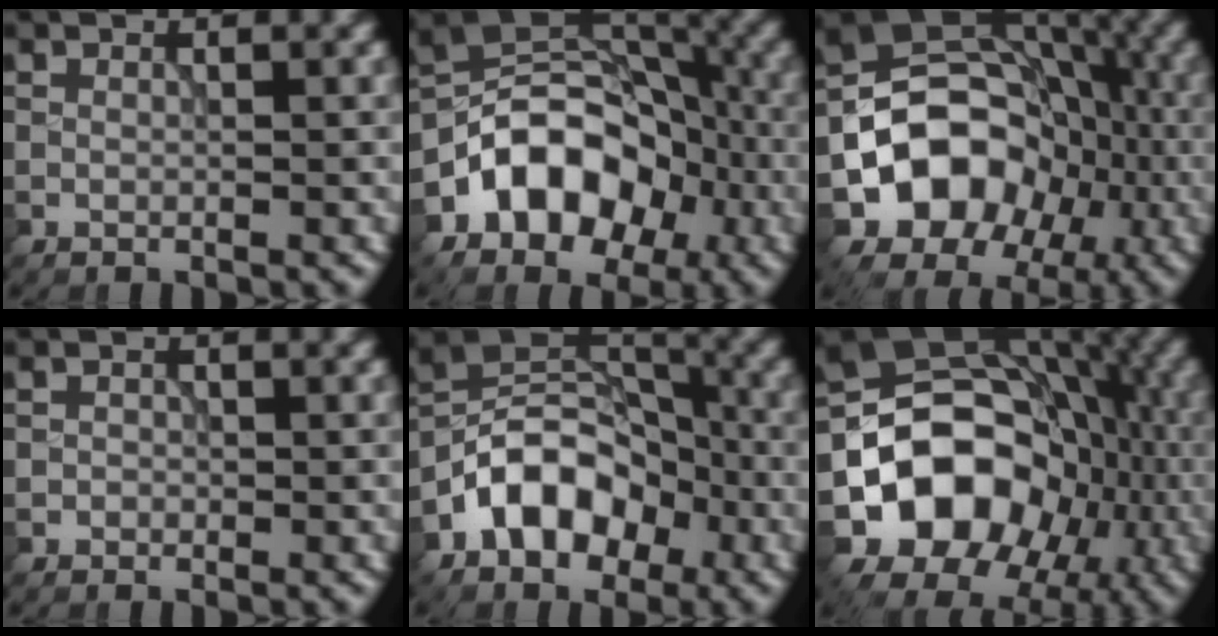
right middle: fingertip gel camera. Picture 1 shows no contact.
{"total": 9.1, "force": [-4.0, 6.4, 5.1], "torque": [-0.056, 0.011, -0.082]}
{"total": 9.9, "force": [-3.1, 7.9, 5.1], "torque": [-0.052, 0.006, -0.055]}
{"total": 0.7, "force": [-0.3, 0.6, 0.1], "torque": [0.004, -0.002, -0.005]}
{"total": 8.3, "force": [-3.9, 5.5, 4.7], "torque": [-0.070, 0.010, -0.087]}
{"total": 12.2, "force": [-3.5, 9.7, 6.5], "torque": [-0.084, 0.005, -0.059]}